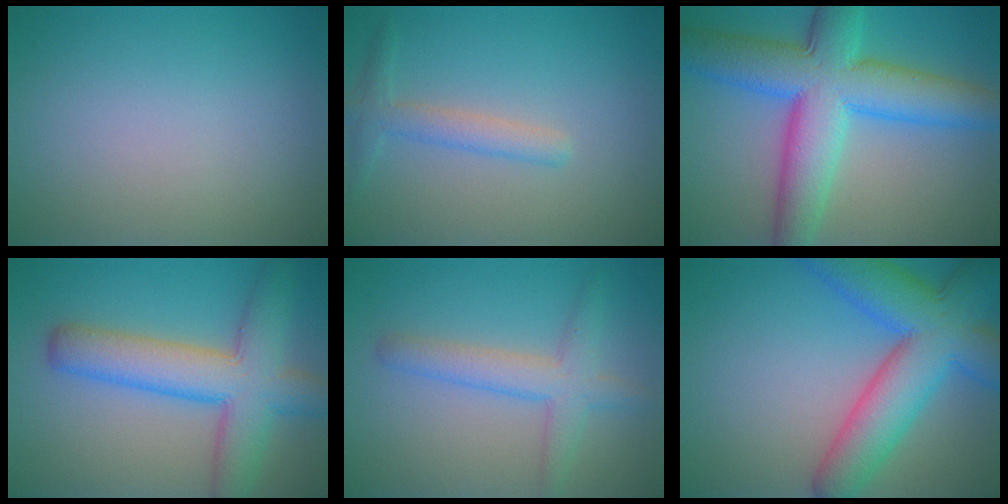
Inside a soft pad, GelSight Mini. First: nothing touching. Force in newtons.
{"total": 2.3, "press": 2.3, "slide": 0.0}
{"total": 11.1, "press": 11.1, "slide": 0.2}
{"total": 7.9, "press": 7.9, "slide": 0.3}
{"total": 3.7, "press": 3.7, "slide": 0.1}
{"total": 10.0, "press": 10.0, "slide": 0.5}